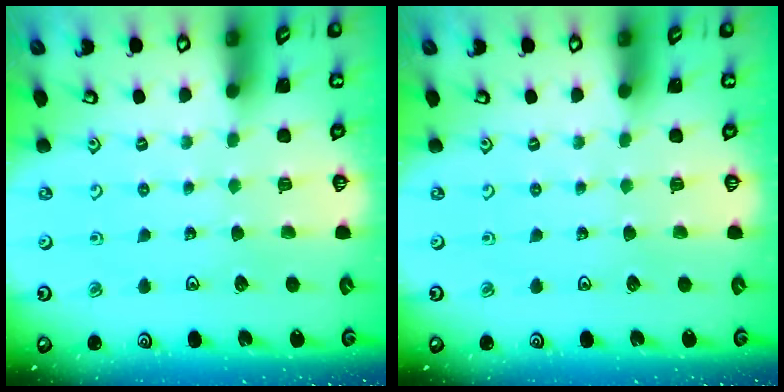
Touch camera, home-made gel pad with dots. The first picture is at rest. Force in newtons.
{"total": 0.0}